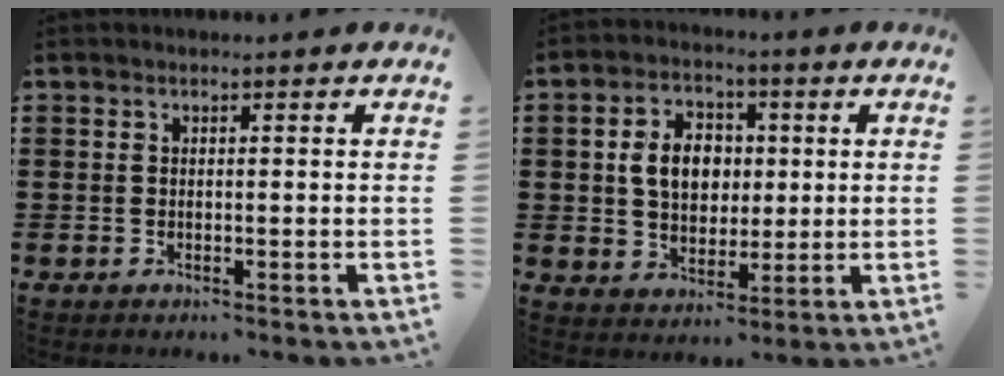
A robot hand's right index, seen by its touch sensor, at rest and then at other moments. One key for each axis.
{"total": 7.3, "fx": 0.8, "fy": 5.6, "fz": 4.7, "tx": -0.105, "ty": 0.008, "tz": 0.005}